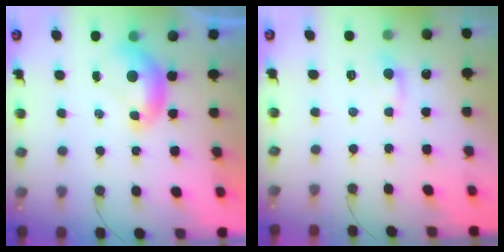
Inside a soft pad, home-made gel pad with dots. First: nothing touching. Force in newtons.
{"total": 1.2, "press": 0.9, "slide": 0.7}